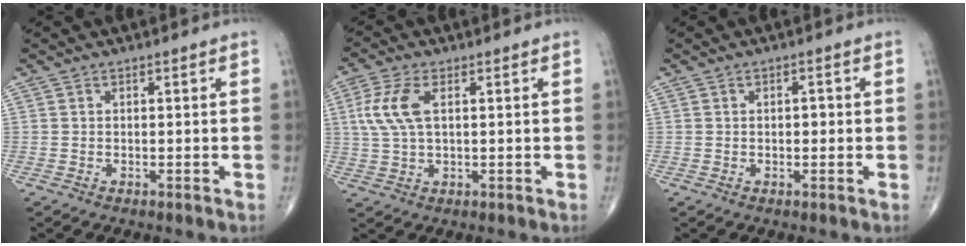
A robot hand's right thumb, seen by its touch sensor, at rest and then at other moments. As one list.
[{"total": 7.4, "force": [1.7, 3.5, 6.3], "torque": [-0.154, 0.009, 0.036]}, {"total": 1.4, "force": [0.0, 0.7, 1.2], "torque": [-0.014, -0.001, -0.001]}]